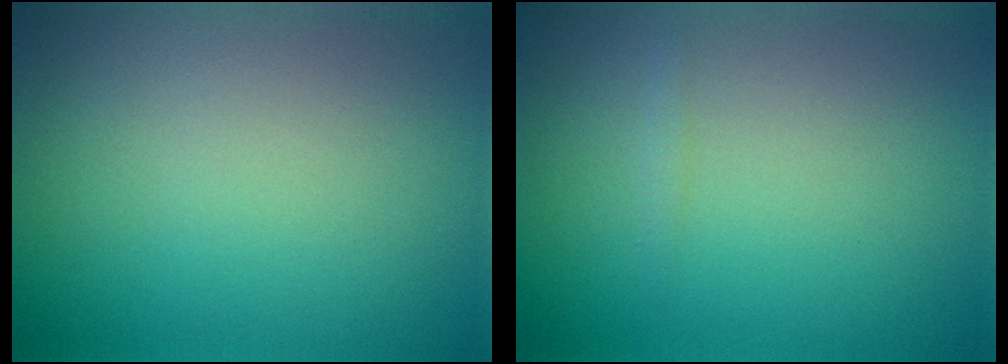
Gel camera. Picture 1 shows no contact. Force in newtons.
{"total": 0.5, "press": 0.5, "slide": 0.0}